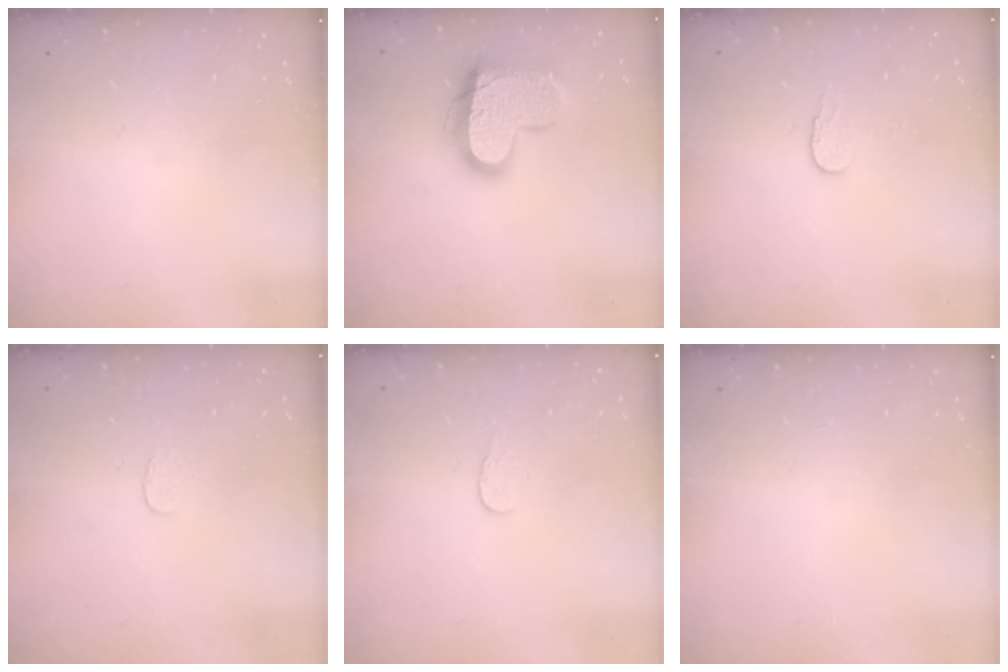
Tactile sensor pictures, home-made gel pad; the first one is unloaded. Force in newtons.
{"total": 17.3, "press": 17.3, "slide": 1.2}
{"total": 3.8, "press": 3.8, "slide": 0.3}
{"total": 3.0, "press": 3.0, "slide": 0.2}
{"total": 3.8, "press": 3.8, "slide": 0.3}
{"total": 0.0}